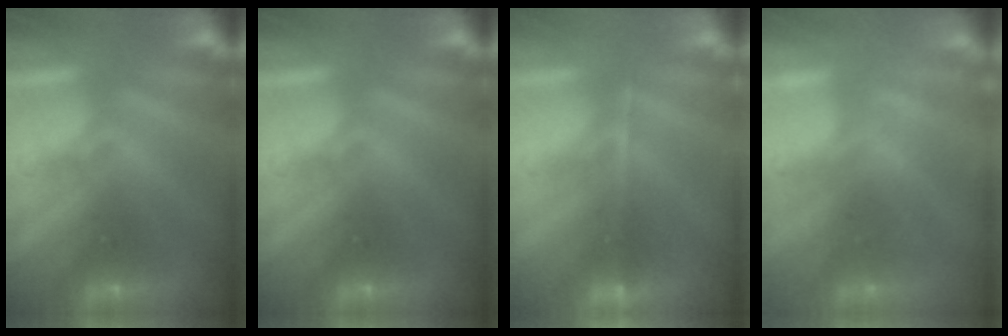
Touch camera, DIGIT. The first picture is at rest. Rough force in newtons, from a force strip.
{"total": 0.0}
{"total": 1.6}
{"total": 2.3}